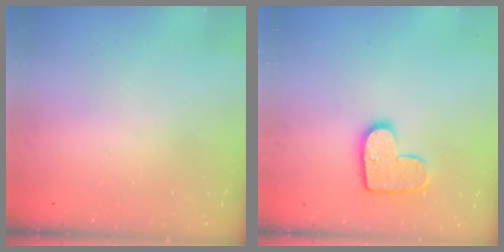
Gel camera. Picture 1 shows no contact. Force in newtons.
{"total": 11.8, "press": 11.7, "slide": 0.6}